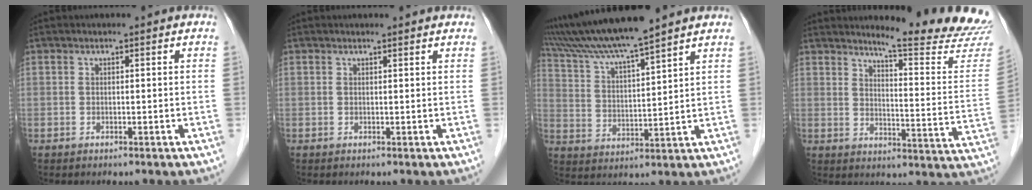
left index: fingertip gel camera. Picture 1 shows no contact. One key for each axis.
{"total": 1.6, "fx": 1.6, "fy": 0.1, "fz": 0.3, "tx": -0.010, "ty": 0.003, "tz": 0.015}
{"total": 13.1, "fx": 11.4, "fy": -0.9, "fz": 6.5, "tx": -0.125, "ty": 0.019, "tz": 0.202}
{"total": 17.5, "fx": 16.7, "fy": -0.6, "fz": 5.3, "tx": -0.073, "ty": -0.132, "tz": 0.191}